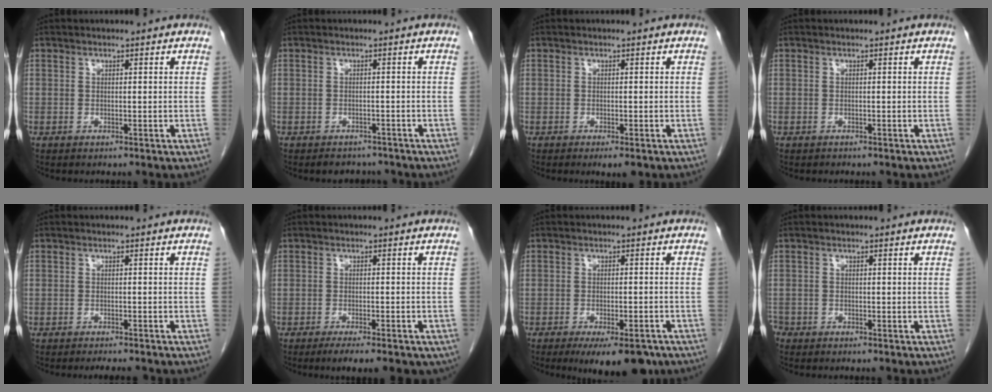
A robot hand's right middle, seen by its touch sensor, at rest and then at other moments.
{"total": 3.4, "force": [-3.0, 1.5, 0.2], "torque": [0.003, 0.002, -0.041]}
{"total": 2.3, "force": [-1.4, 0.7, 1.6], "torque": [-0.018, -0.004, -0.017]}
{"total": 0.0}
{"total": 3.2, "force": [-2.9, 0.4, 1.4], "torque": [-0.015, -0.005, -0.037]}
{"total": 8.6, "force": [-6.2, 2.3, 5.4], "torque": [-0.058, -0.007, -0.080]}
{"total": 9.5, "force": [-6.9, 2.9, 5.8], "torque": [-0.069, -0.009, -0.098]}
{"total": 1.8, "force": [-1.5, 1.1, 0.3], "torque": [-0.011, 0.000, -0.027]}